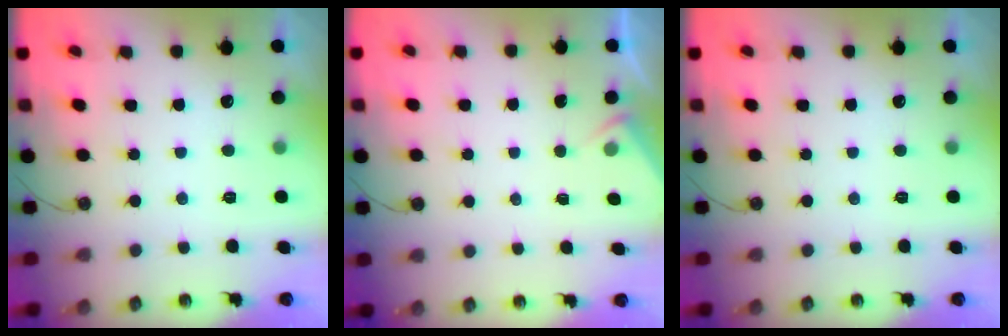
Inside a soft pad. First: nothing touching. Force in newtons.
{"total": 3.4, "press": 3.3, "slide": 0.5}
{"total": 0.0}